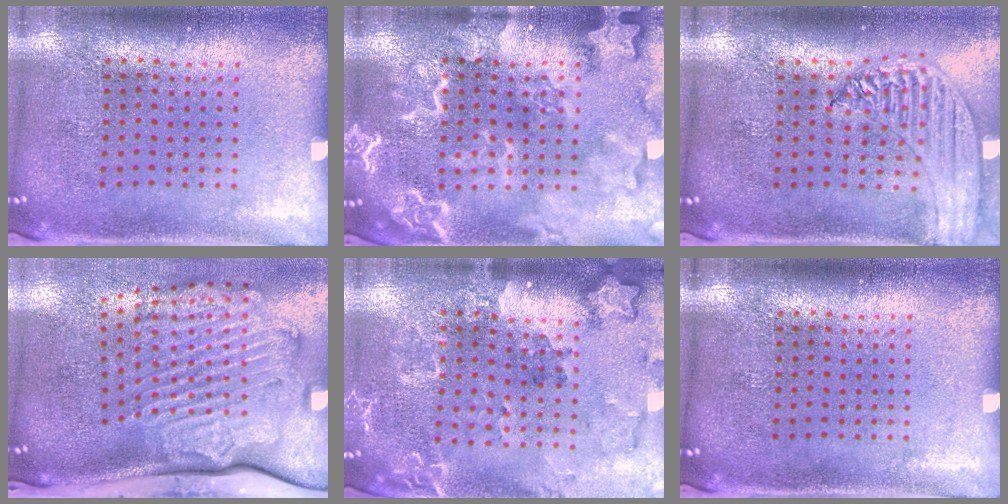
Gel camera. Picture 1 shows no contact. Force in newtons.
{"total": 4.7, "press": 4.6, "slide": 0.6}
{"total": 1.7, "press": 1.7, "slide": 0.5}
{"total": 3.6, "press": 2.4, "slide": 2.6}
{"total": 1.8, "press": 1.7, "slide": 0.4}
{"total": 0.0}